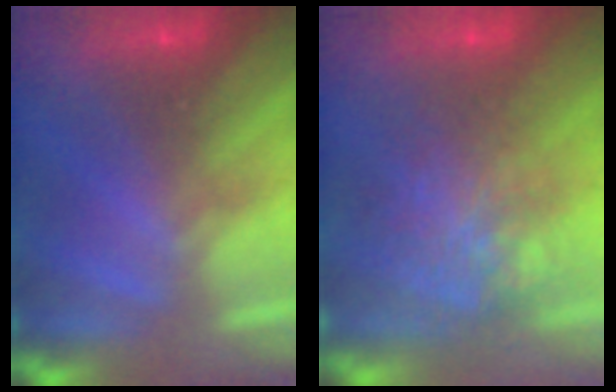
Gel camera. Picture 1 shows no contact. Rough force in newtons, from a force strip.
{"total": 6.9}